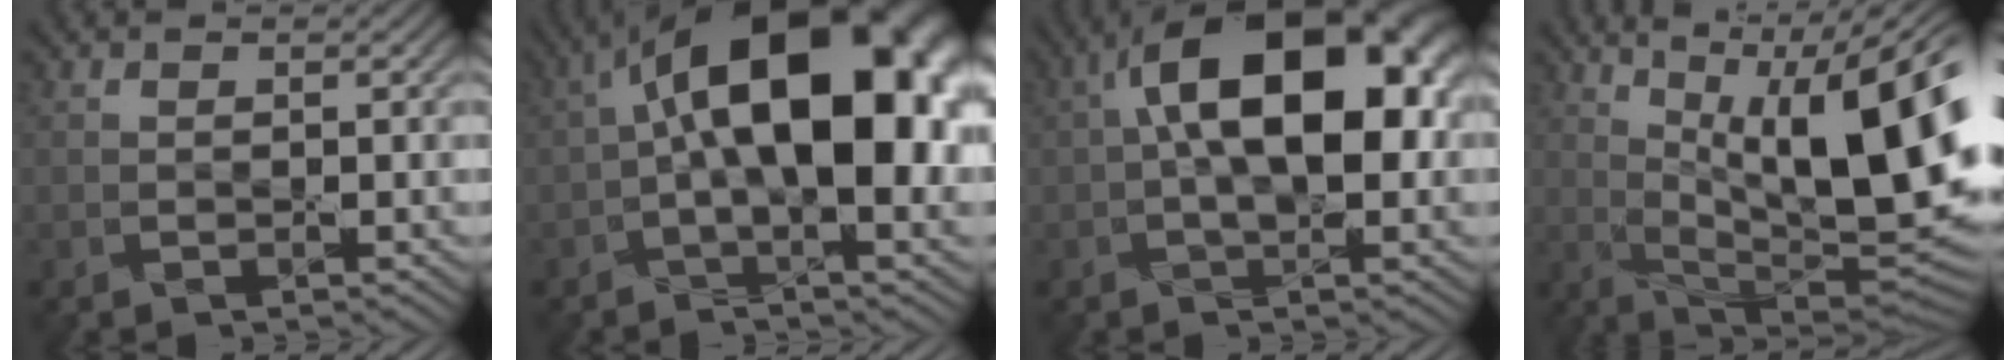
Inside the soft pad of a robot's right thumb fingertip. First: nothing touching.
{"total": 19.0, "force": [1.8, 9.0, 16.6], "torque": [-0.249, 0.029, 0.016]}
{"total": 16.1, "force": [2.3, 8.2, 13.7], "torque": [-0.207, 0.021, 0.024]}
{"total": 17.9, "force": [4.0, 7.3, 15.9], "torque": [-0.224, 0.017, 0.064]}